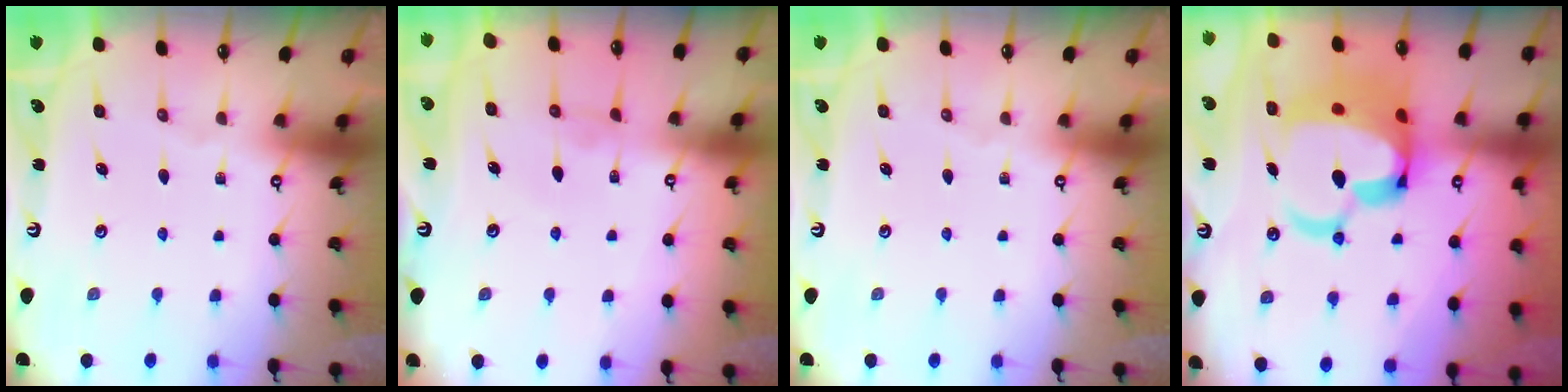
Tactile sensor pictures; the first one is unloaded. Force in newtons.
{"total": 0.6, "press": 0.4, "slide": 0.5}
{"total": 0.0}
{"total": 17.6, "press": 17.4, "slide": 2.3}